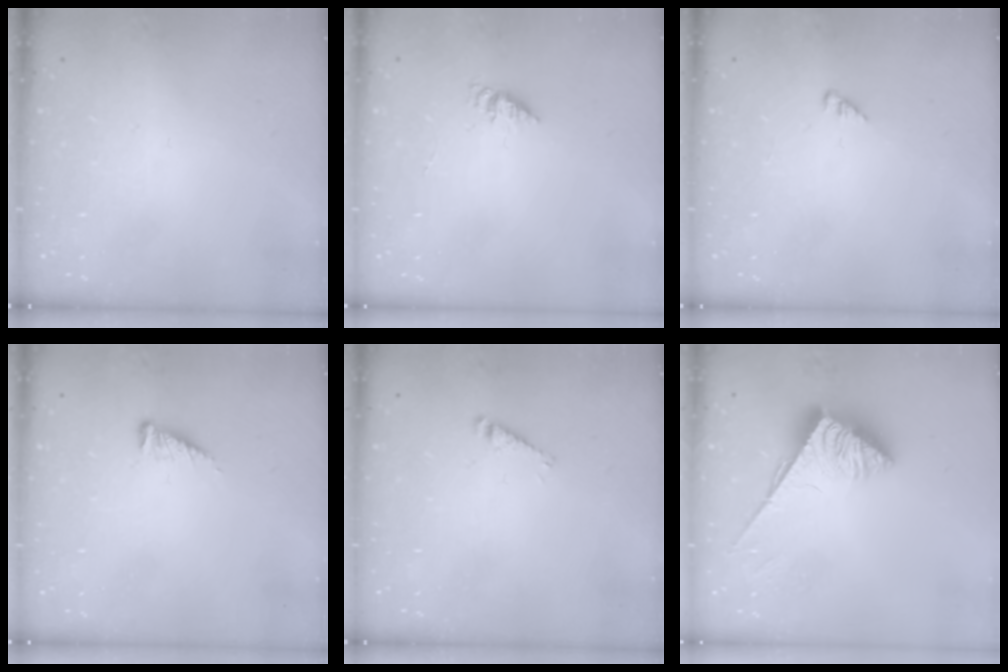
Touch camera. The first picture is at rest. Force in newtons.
{"total": 1.1, "press": 1.1, "slide": 0.2}
{"total": 2.1, "press": 2.1, "slide": 0.3}
{"total": 3.8, "press": 3.8, "slide": 0.5}
{"total": 3.5, "press": 3.4, "slide": 0.4}
{"total": 3.8, "press": 3.8, "slide": 0.6}